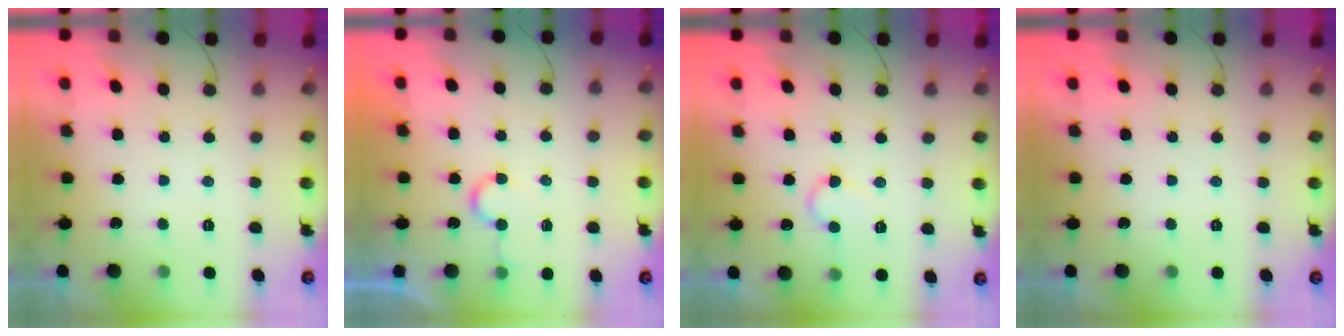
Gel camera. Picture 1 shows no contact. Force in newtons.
{"total": 5.0, "press": 5.0, "slide": 0.5}
{"total": 7.8, "press": 7.7, "slide": 0.7}
{"total": 0.0}